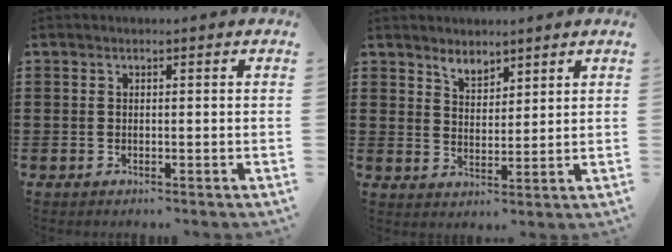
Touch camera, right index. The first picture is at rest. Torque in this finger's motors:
{"motor_torque": [0.00, 0.00, 0.04, 0.05]}